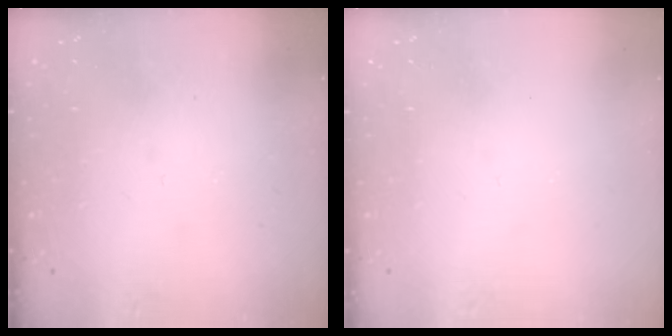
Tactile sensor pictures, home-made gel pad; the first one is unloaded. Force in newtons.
{"total": 0.0}